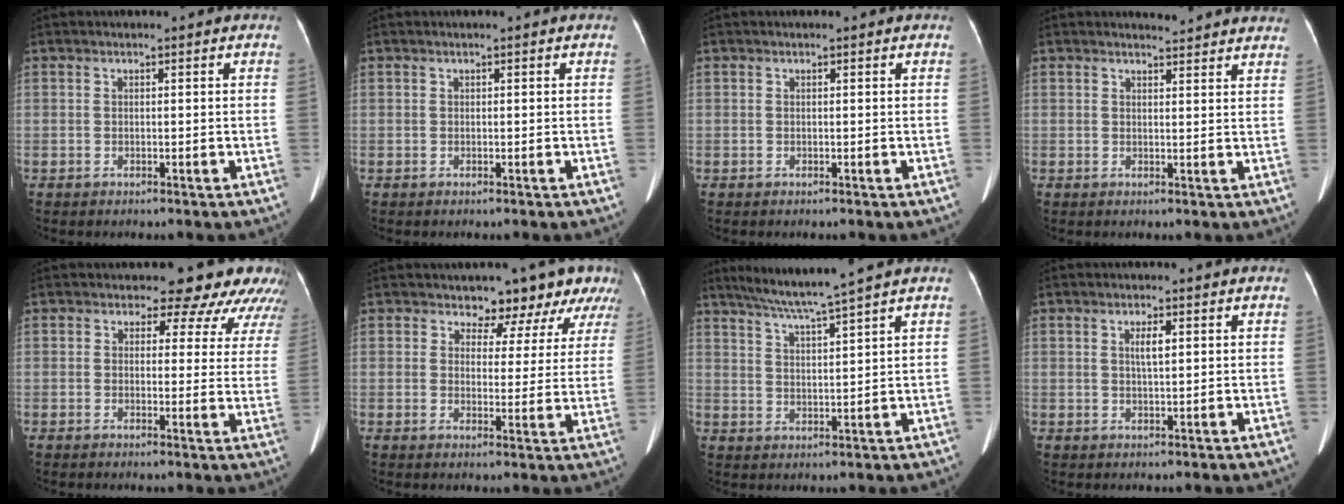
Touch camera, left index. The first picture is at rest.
{"total": 0.0}
{"total": 0.0}
{"total": 6.1, "force": [6.0, 0.6, 1.0], "torque": [-0.011, -0.003, 0.050]}
{"total": 11.6, "force": [9.9, 5.3, 3.1], "torque": [0.002, -0.009, 0.076]}
{"total": 9.4, "force": [8.2, 4.2, 1.7], "torque": [-0.001, -0.005, 0.067]}
{"total": 7.9, "force": [6.5, -1.9, 4.0], "torque": [-0.070, 0.001, 0.114]}
{"total": 2.1, "force": [0.6, 0.3, 2.0], "torque": [-0.041, 0.000, 0.011]}